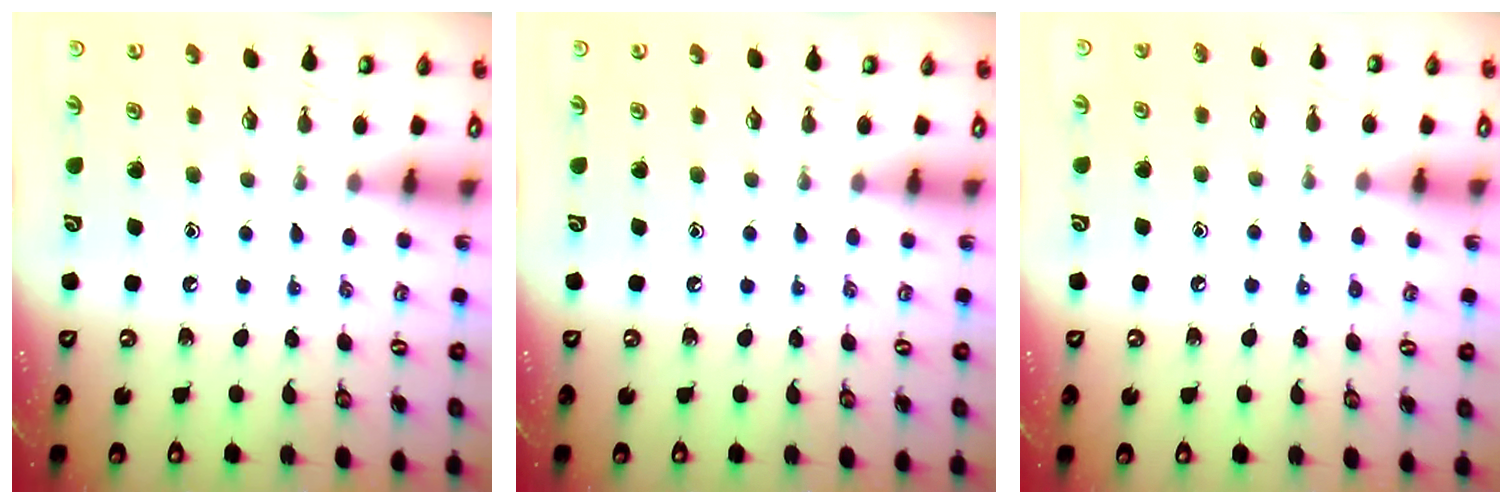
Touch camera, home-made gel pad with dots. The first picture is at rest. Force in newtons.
{"total": 0.0}
{"total": 4.2, "press": 4.0, "slide": 1.0}